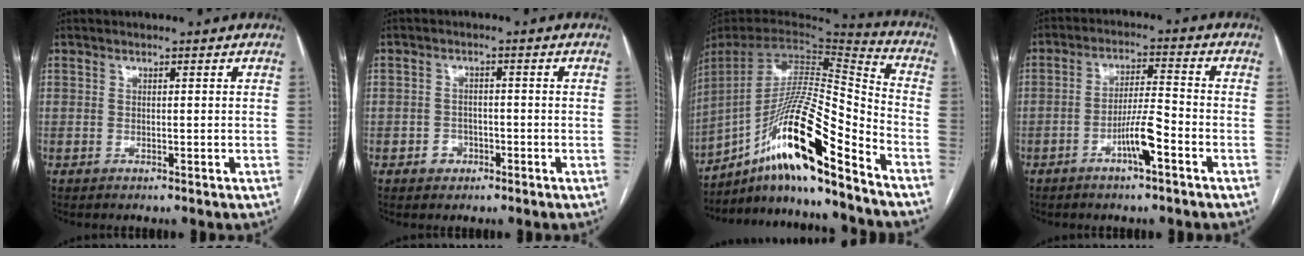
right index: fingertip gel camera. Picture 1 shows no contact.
{"total": 2.6, "force": [-1.2, 2.1, 0.8], "torque": [-0.008, 0.009, -0.017]}
{"total": 21.3, "force": [-14.3, 1.0, 15.8], "torque": [-0.301, 0.001, -0.258]}
{"total": 6.4, "force": [-3.2, 0.5, 5.6], "torque": [-0.107, 0.003, -0.057]}